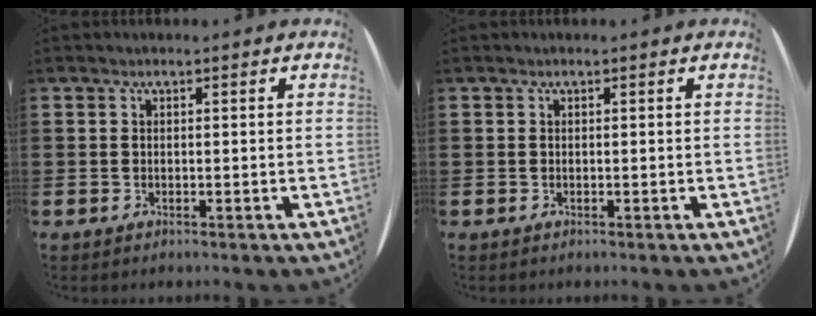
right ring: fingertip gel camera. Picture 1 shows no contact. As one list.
[{"total": 0.0}]